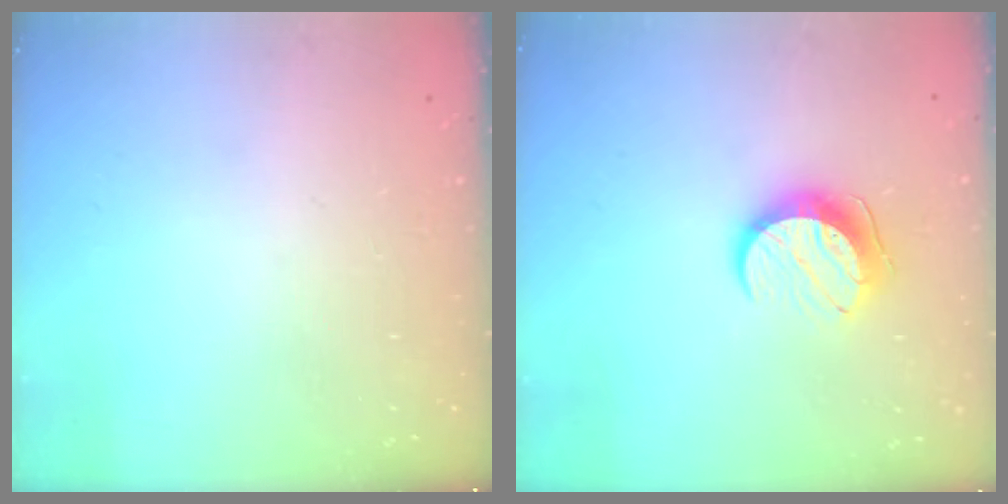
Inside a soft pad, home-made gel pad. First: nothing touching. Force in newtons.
{"total": 9.4, "press": 9.4, "slide": 0.5}